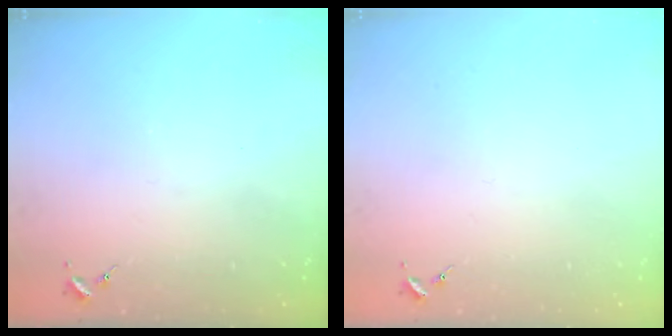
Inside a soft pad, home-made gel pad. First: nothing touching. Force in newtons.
{"total": 0.0}